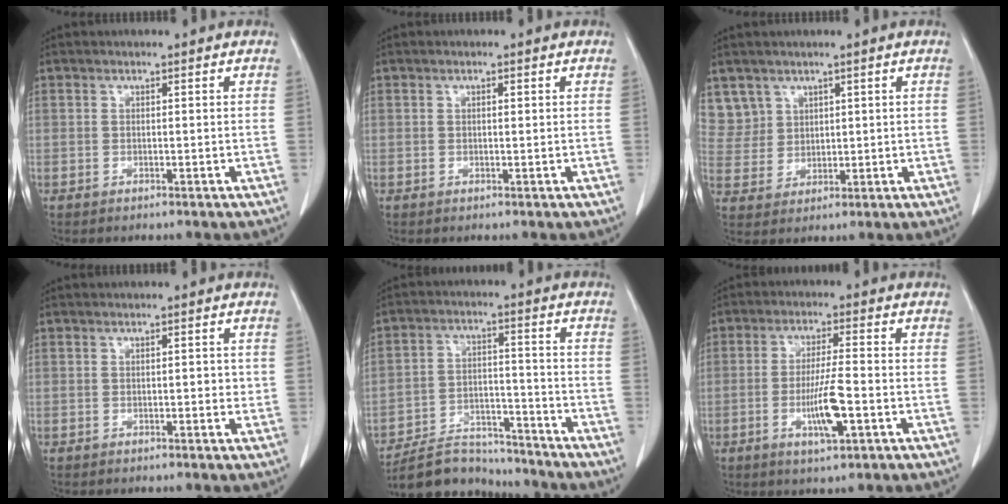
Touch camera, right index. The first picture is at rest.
{"total": 0.6, "force": [0.3, 0.2, 0.5], "torque": [-0.006, 0.001, 0.003]}
{"total": 6.1, "force": [3.8, 4.8, -0.3], "torque": [0.014, 0.009, 0.086]}
{"total": 1.6, "force": [0.1, 0.9, 1.3], "torque": [-0.014, 0.002, 0.000]}
{"total": 10.9, "force": [-10.5, 2.9, 0.9], "torque": [-0.005, 0.022, -0.181]}
{"total": 7.5, "force": [-2.3, 0.7, 7.1], "torque": [-0.131, -0.008, -0.040]}